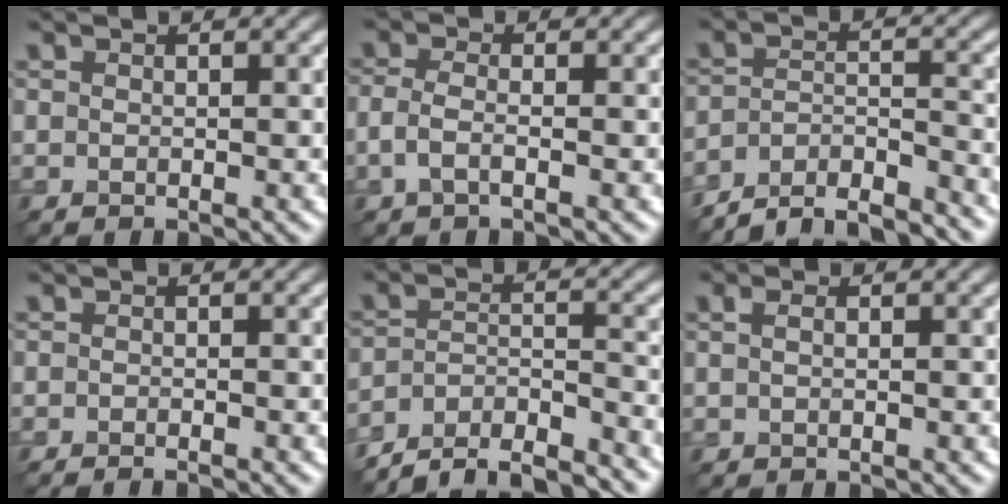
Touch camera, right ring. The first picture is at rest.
{"total": 2.0, "force": [-0.7, 0.8, 1.7], "torque": [-0.040, 0.000, -0.021]}
{"total": 7.6, "force": [-7.0, 1.5, 2.4], "torque": [-0.037, -0.009, -0.118]}
{"total": 1.2, "force": [-1.0, 0.2, 0.6], "torque": [-0.004, -0.005, -0.018]}
{"total": 8.7, "force": [-8.0, 2.0, 2.9], "torque": [-0.046, -0.005, -0.132]}
{"total": 1.0, "force": [0.4, 0.5, 0.9], "torque": [-0.021, 0.000, 0.001]}